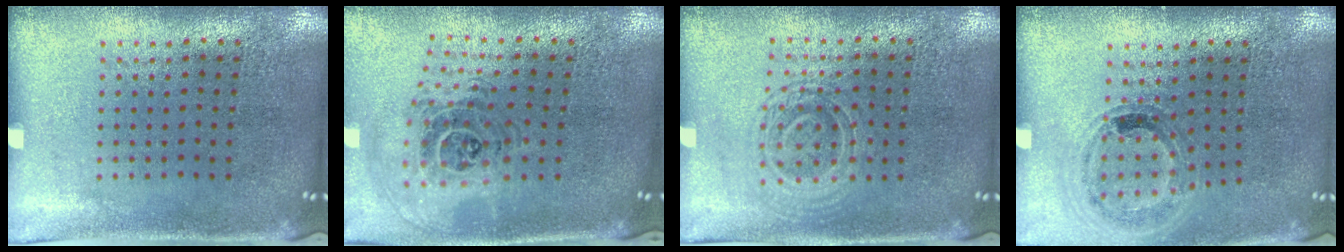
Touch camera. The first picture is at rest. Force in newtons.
{"total": 1.3, "press": 1.2, "slide": 0.6}
{"total": 1.3, "press": 1.2, "slide": 0.4}
{"total": 0.9, "press": 0.9, "slide": 0.1}